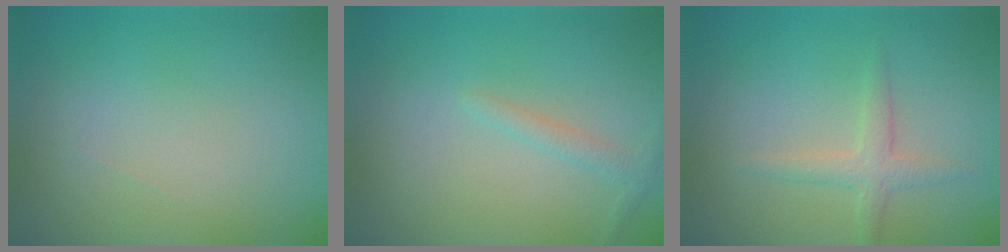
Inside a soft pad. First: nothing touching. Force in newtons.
{"total": 1.2, "press": 1.2, "slide": 0.0}
{"total": 1.9, "press": 1.9, "slide": 0.1}